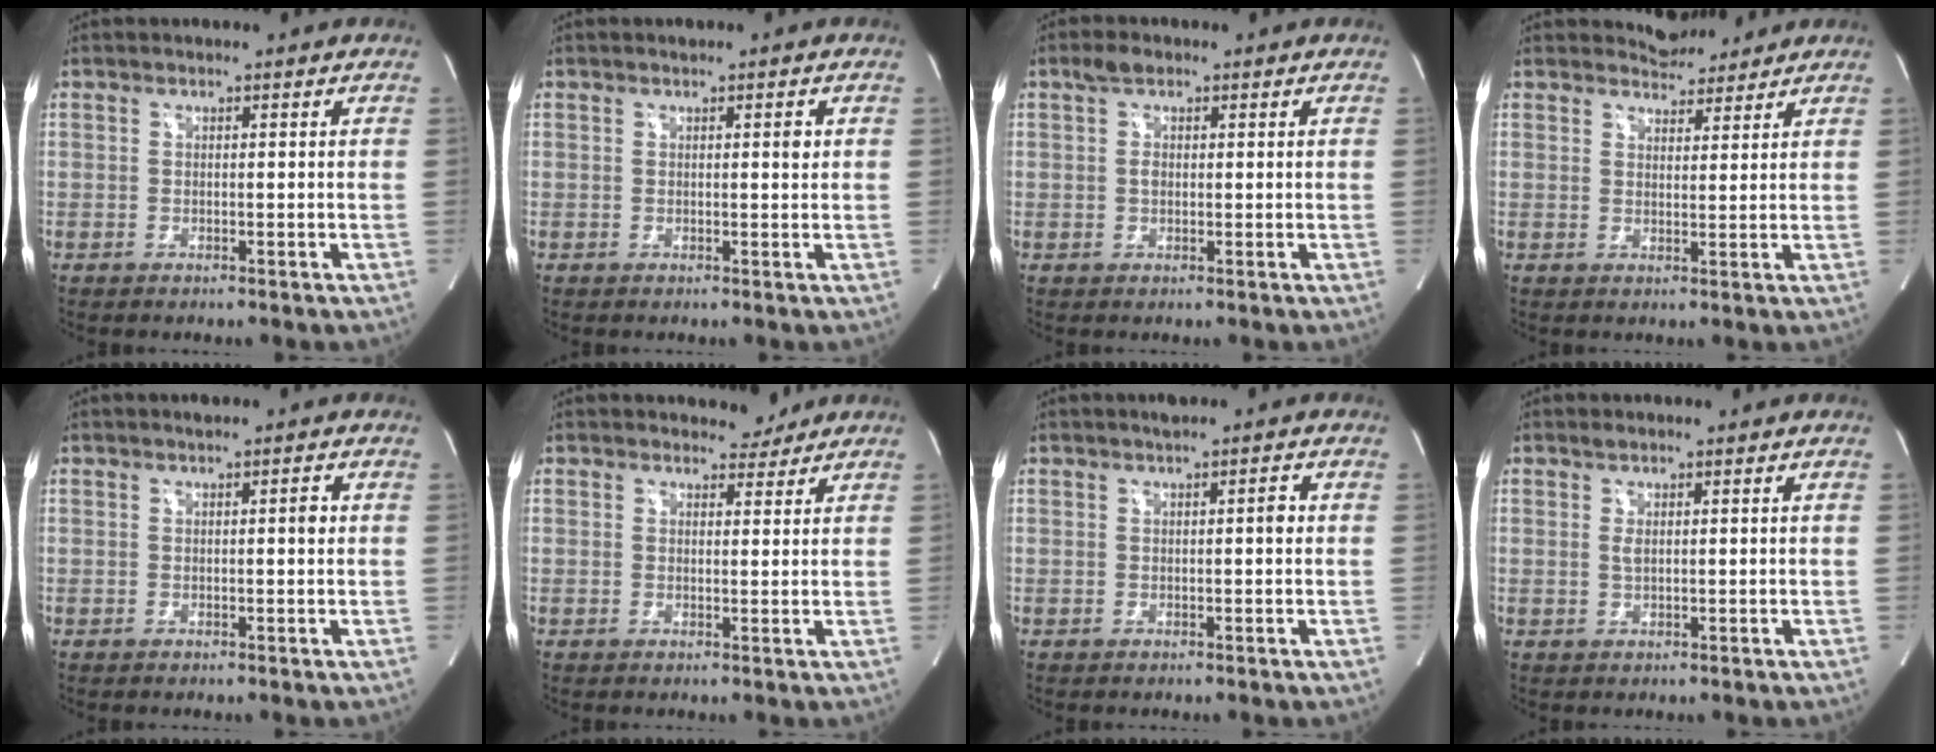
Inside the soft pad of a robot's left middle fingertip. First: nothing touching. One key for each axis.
{"total": 1.3, "fx": 0.6, "fy": 0.3, "fz": 1.1, "tx": -0.018, "ty": 0.001, "tz": 0.007}
{"total": 2.4, "fx": 1.2, "fy": 1.4, "fz": 1.6, "tx": -0.042, "ty": 0.010, "tz": 0.023}
{"total": 3.6, "fx": 3.5, "fy": 1.0, "fz": -0.1, "tx": -0.005, "ty": 0.001, "tz": 0.054}
{"total": 1.5, "fx": 0.4, "fy": 0.3, "fz": 1.4, "tx": -0.023, "ty": 0.004, "tz": 0.007}
{"total": 2.4, "fx": 2.2, "fy": 1.0, "fz": -0.1, "tx": 0.001, "ty": -0.003, "tz": 0.027}
{"total": 1.9, "fx": 0.5, "fy": 0.3, "fz": 1.8, "tx": -0.030, "ty": 0.008, "tz": 0.009}
{"total": 1.3, "fx": 0.7, "fy": 0.2, "fz": 1.1, "tx": -0.031, "ty": -0.001, "tz": 0.016}